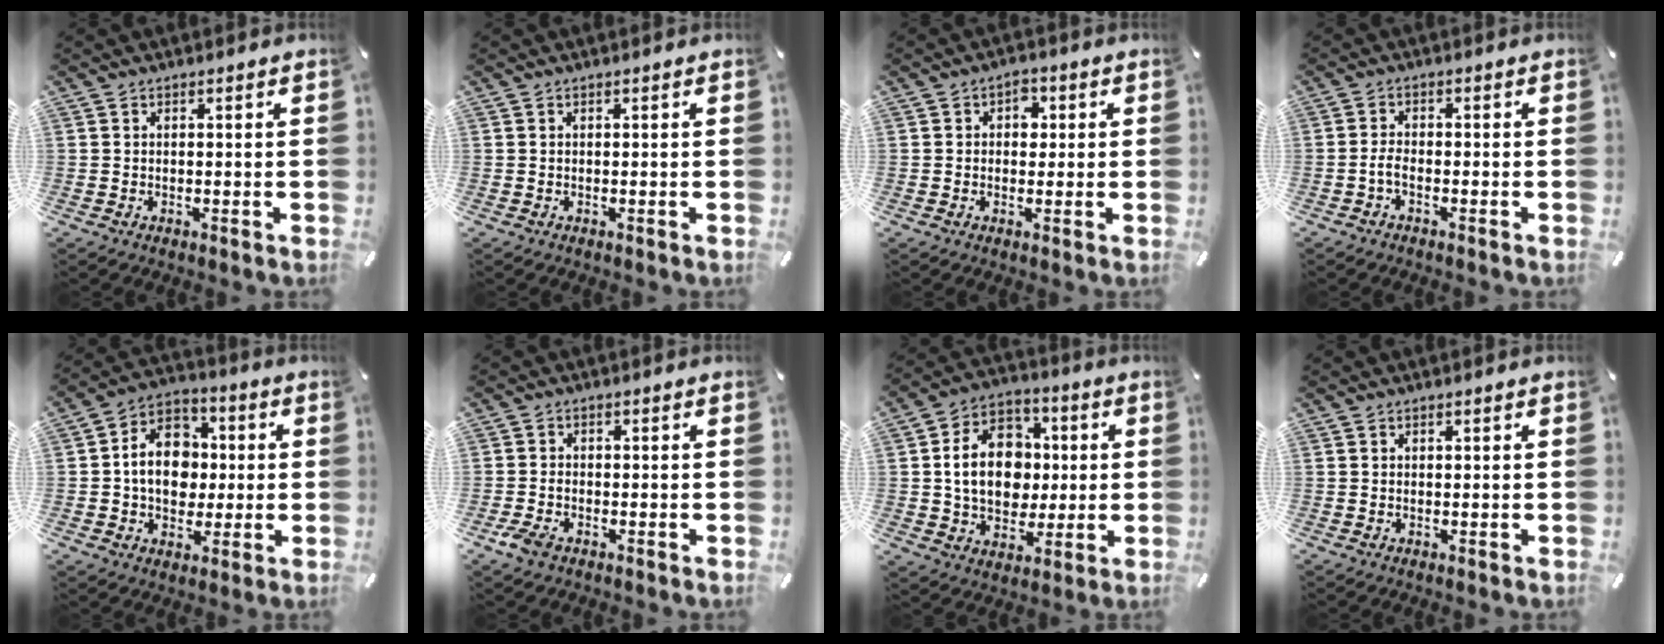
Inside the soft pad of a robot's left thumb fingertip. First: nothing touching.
{"total": 0.0}
{"total": 3.4, "force": [0.3, 2.7, 2.1], "torque": [-0.012, -0.003, -0.006]}
{"total": 2.6, "force": [-1.2, 0.9, 2.1], "torque": [-0.043, 0.003, -0.024]}
{"total": 12.5, "force": [-0.7, 10.2, 7.1], "torque": [-0.127, 0.016, -0.012]}
{"total": 3.1, "force": [-1.8, 2.1, 1.4], "torque": [-0.031, 0.006, -0.034]}
{"total": 15.1, "force": [0.2, 12.3, 8.7], "torque": [-0.170, 0.017, 0.008]}
{"total": 0.0}